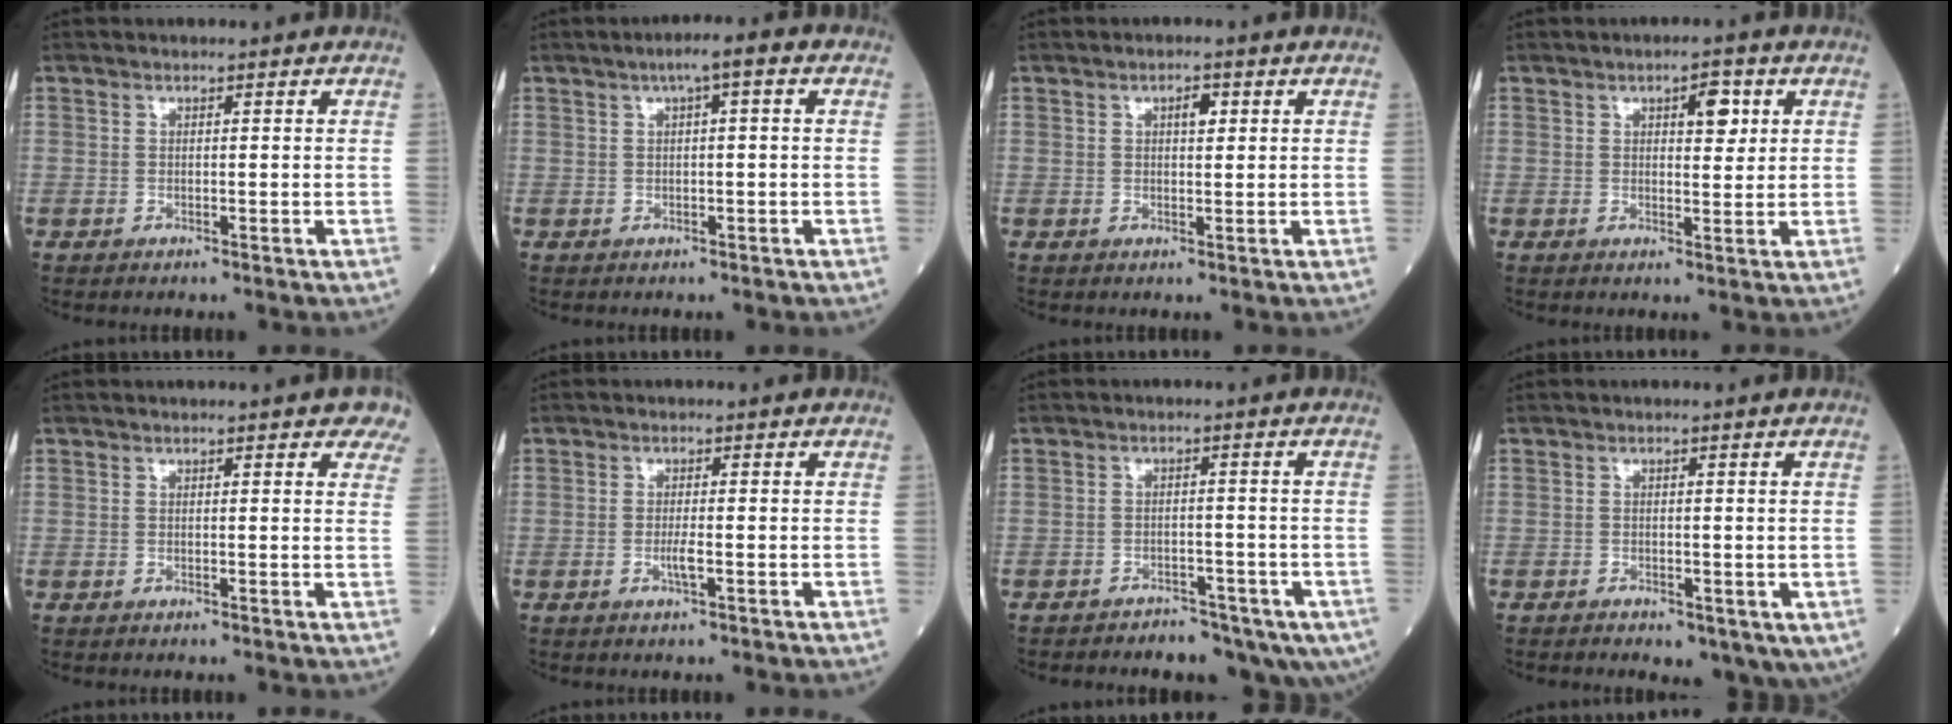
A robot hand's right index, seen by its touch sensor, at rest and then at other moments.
{"total": 3.6, "force": [1.4, 0.5, 3.3], "torque": [-0.051, 0.016, 0.019]}
{"total": 2.0, "force": [0.7, 0.8, 1.7], "torque": [-0.026, 0.002, 0.011]}
{"total": 4.0, "force": [1.6, 1.5, 3.3], "torque": [-0.043, 0.002, 0.021]}
{"total": 5.5, "force": [4.0, 1.4, 3.5], "torque": [-0.034, 0.002, 0.030]}
{"total": 1.9, "force": [-0.5, 0.1, 1.8], "torque": [-0.037, -0.003, -0.010]}
{"total": 10.2, "force": [-7.6, 5.0, 4.5], "torque": [-0.058, 0.005, -0.095]}
{"total": 6.8, "force": [-3.0, 3.7, 4.9], "torque": [-0.057, -0.011, -0.037]}